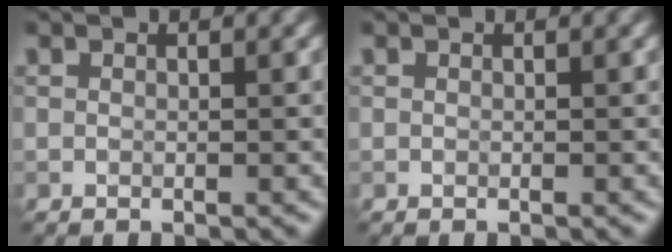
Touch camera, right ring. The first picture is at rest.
{"total": 0.0}